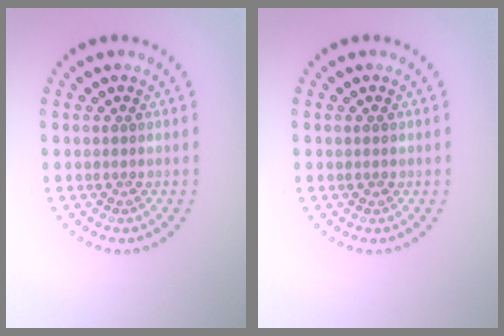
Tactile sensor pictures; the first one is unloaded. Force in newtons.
{"total": 0.6, "press": 0.6, "slide": 0.1}